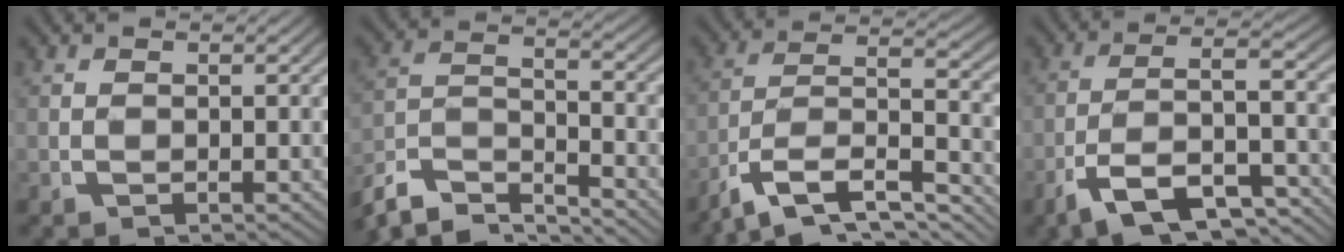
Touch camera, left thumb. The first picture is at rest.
{"total": 9.4, "force": [-5.9, 5.5, 4.9], "torque": [-0.100, -0.039, -0.088]}
{"total": 13.3, "force": [-6.1, 8.6, 8.1], "torque": [-0.178, -0.052, -0.086]}
{"total": 10.2, "force": [-5.0, 5.6, 6.9], "torque": [-0.151, -0.036, -0.069]}